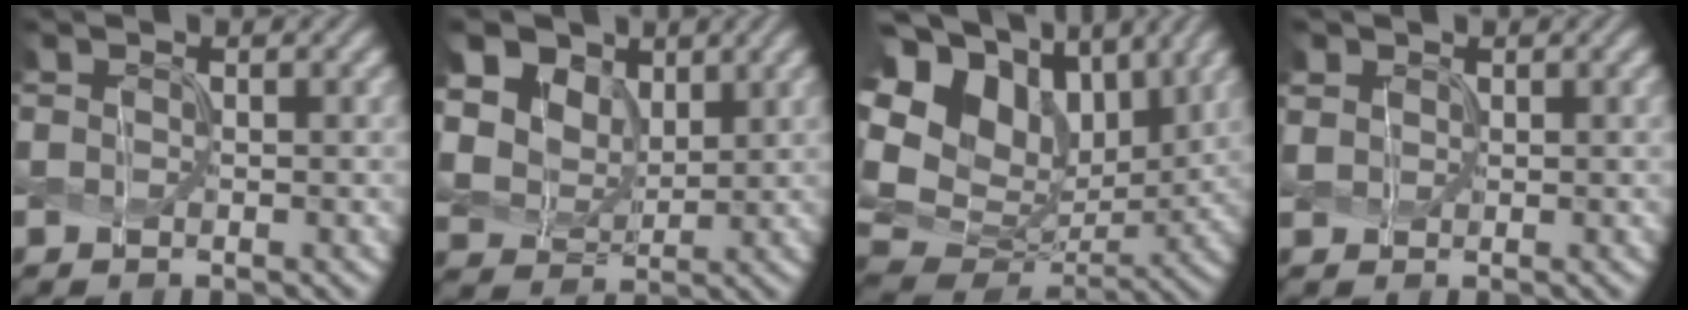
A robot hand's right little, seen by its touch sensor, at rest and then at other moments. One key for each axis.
{"total": 10.8, "fx": 5.5, "fy": 7.7, "fz": 5.3, "tx": -0.139, "ty": 0.024, "tz": 0.095}
{"total": 17.8, "fx": 6.9, "fy": 12.3, "fz": 10.8, "tx": -0.239, "ty": 0.030, "tz": 0.141}
{"total": 1.2, "fx": 0.7, "fy": 1.0, "fz": 0.1, "tx": -0.008, "ty": 0.002, "tz": 0.014}